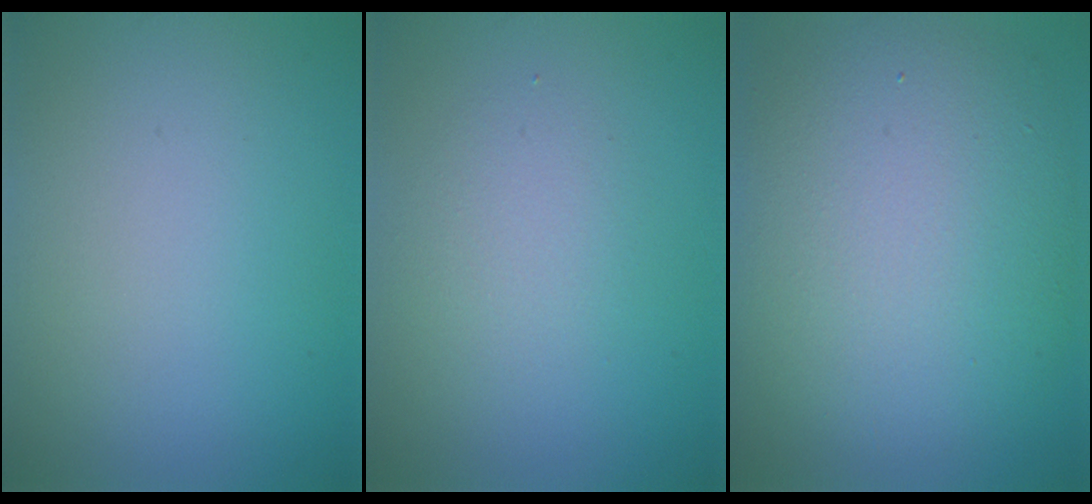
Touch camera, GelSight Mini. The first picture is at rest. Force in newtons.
{"total": 2.0, "press": 2.0, "slide": 0.1}
{"total": 11.1, "press": 11.1, "slide": 0.5}